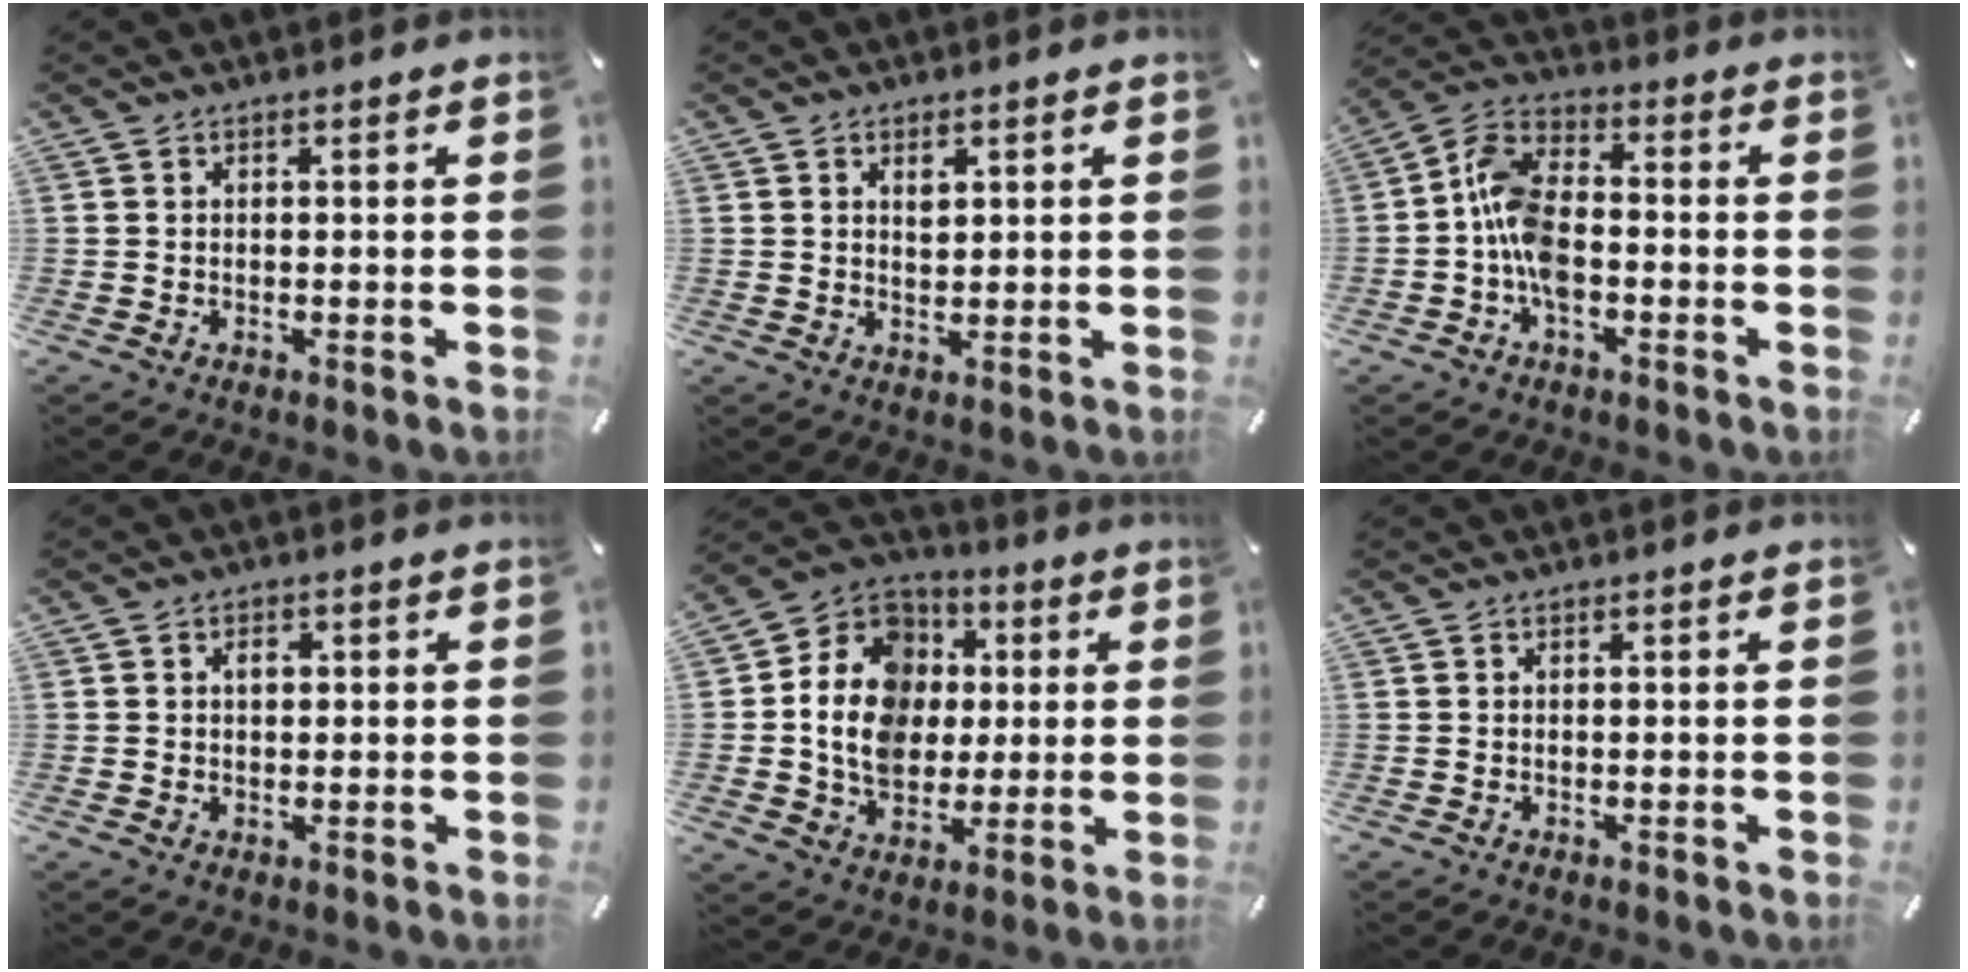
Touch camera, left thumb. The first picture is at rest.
{"total": 2.4, "force": [1.2, 1.6, 1.3], "torque": [-0.003, -0.008, 0.017]}
{"total": 10.5, "force": [-3.6, 6.2, 7.7], "torque": [-0.169, 0.014, -0.066]}
{"total": 2.8, "force": [0.6, 2.1, 1.8], "torque": [-0.014, -0.001, 0.002]}
{"total": 15.6, "force": [0.7, 13.4, 8.0], "torque": [-0.167, 0.000, 0.015]}
{"total": 0.0}